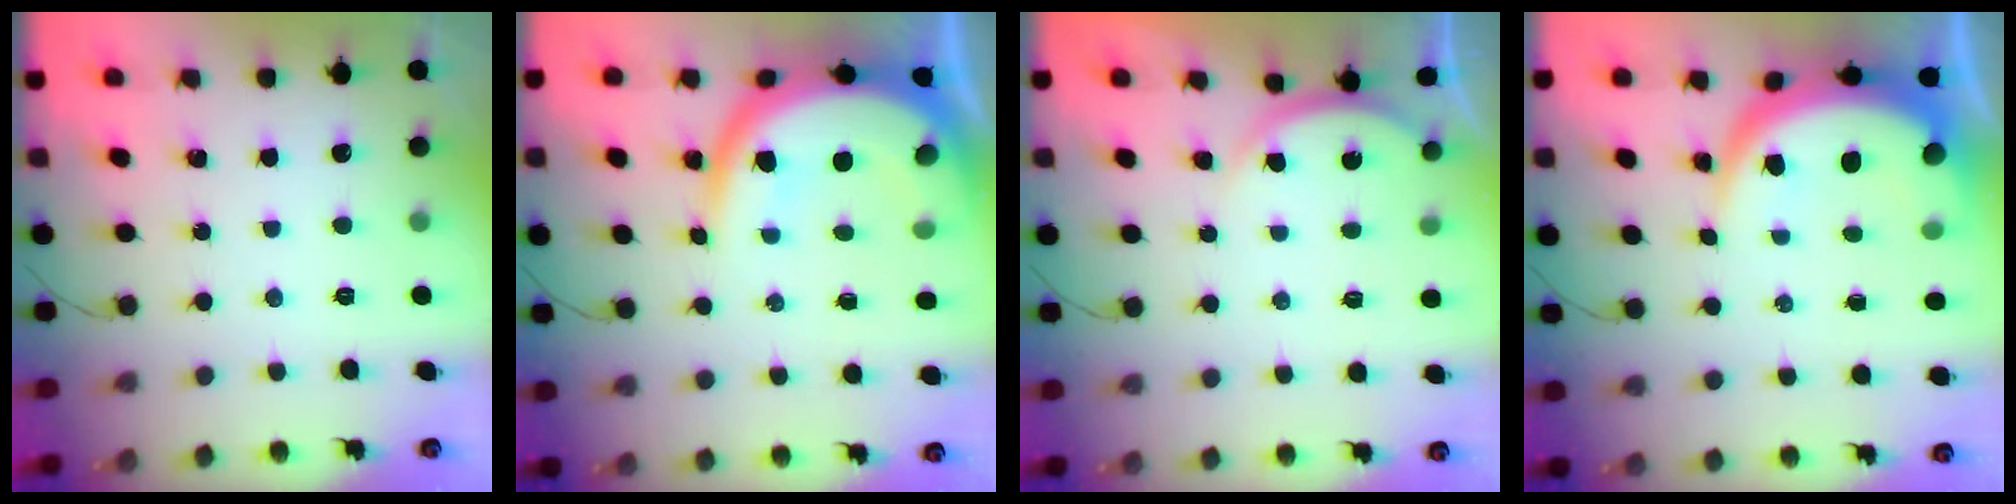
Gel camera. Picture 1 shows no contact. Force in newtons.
{"total": 16.1, "press": 16.0, "slide": 1.7}
{"total": 4.3, "press": 4.3, "slide": 0.5}
{"total": 10.4, "press": 10.4, "slide": 1.0}